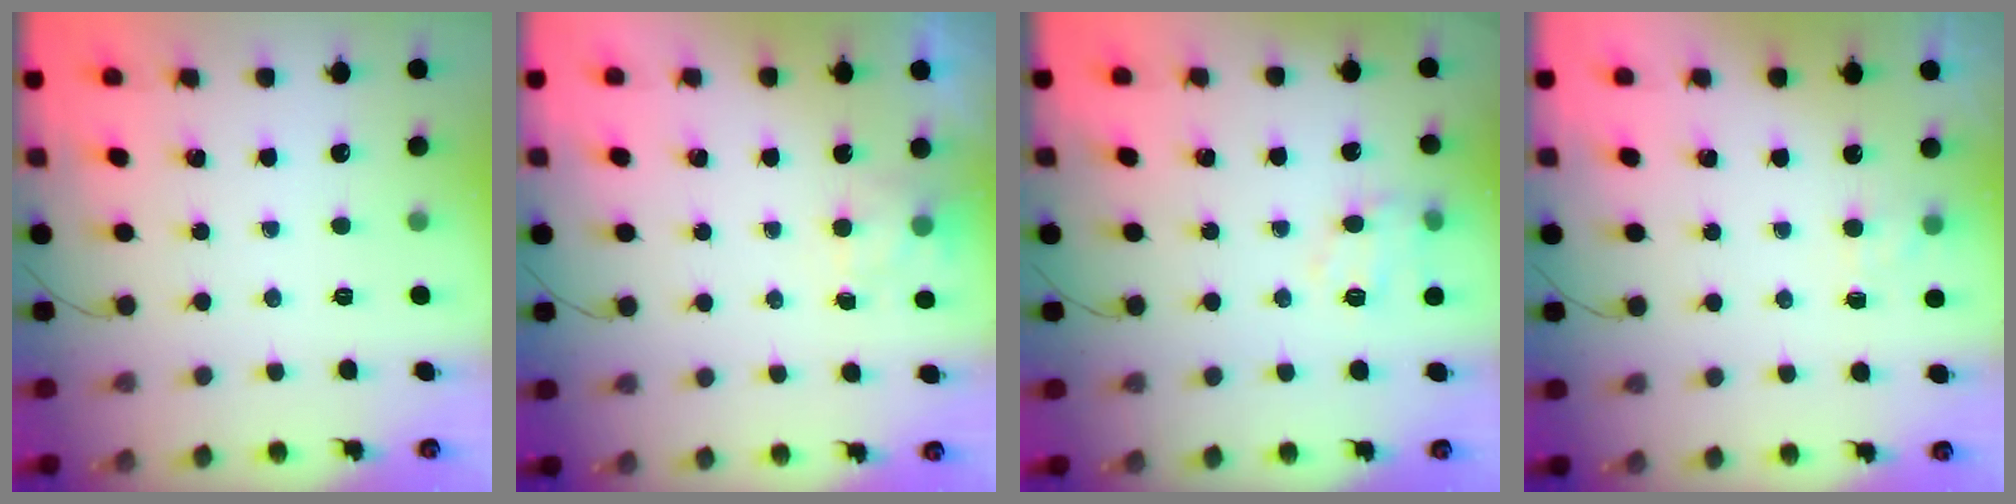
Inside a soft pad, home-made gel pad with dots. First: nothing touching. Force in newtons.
{"total": 3.0, "press": 2.7, "slide": 1.4}
{"total": 10.3, "press": 10.2, "slide": 1.4}
{"total": 5.0, "press": 4.7, "slide": 1.6}